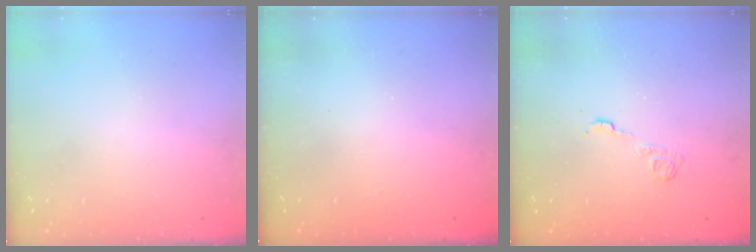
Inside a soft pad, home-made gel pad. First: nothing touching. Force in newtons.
{"total": 2.3, "press": 2.1, "slide": 0.8}
{"total": 3.7, "press": 3.4, "slide": 1.4}